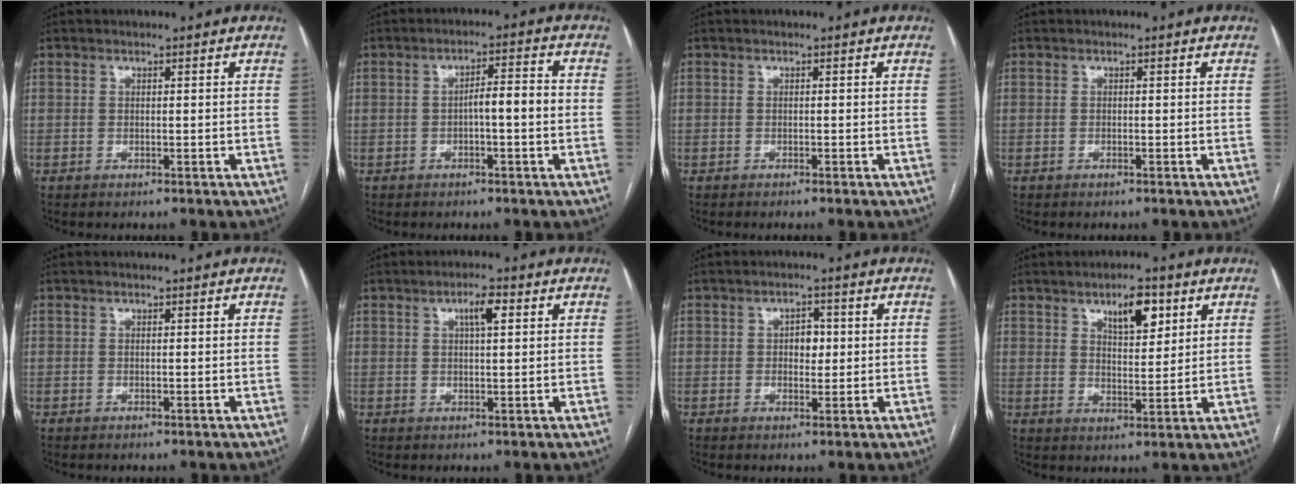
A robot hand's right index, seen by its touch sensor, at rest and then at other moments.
{"total": 4.6, "force": [-0.8, 0.7, 4.5], "torque": [-0.070, 0.017, -0.010]}
{"total": 0.5, "force": [-0.4, -0.1, 0.3], "torque": [-0.004, 0.002, -0.009]}
{"total": 0.0}
{"total": 0.0}
{"total": 3.6, "force": [1.4, 0.7, 3.2], "torque": [-0.058, 0.007, 0.023]}
{"total": 3.0, "force": [0.3, 1.9, 2.3], "torque": [-0.030, 0.007, 0.005]}
{"total": 6.7, "force": [3.6, 2.4, 5.1], "torque": [-0.082, 0.003, 0.059]}